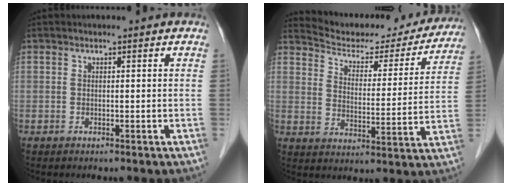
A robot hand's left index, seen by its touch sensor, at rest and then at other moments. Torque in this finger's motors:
{"motor_torque": [0.69, -0.94, 0.02, -0.01]}